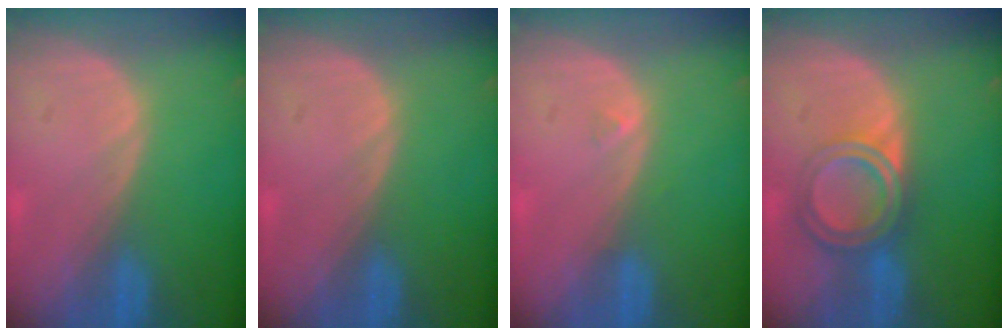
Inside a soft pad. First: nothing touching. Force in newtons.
{"total": 0.0}
{"total": 0.5, "press": 0.5, "slide": 0.2}
{"total": 6.4, "press": 5.4, "slide": 3.4}